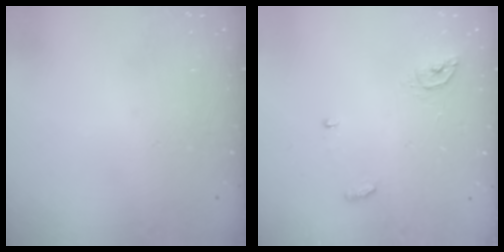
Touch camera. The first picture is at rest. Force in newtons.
{"total": 4.8, "press": 4.8, "slide": 0.4}